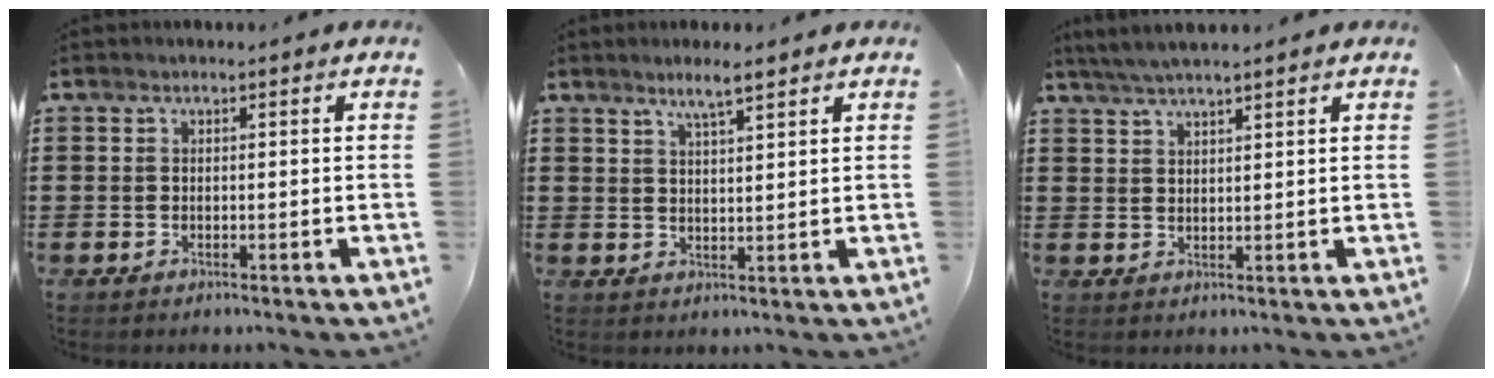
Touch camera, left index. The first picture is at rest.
{"total": 3.6, "force": [2.9, 0.3, 2.2], "torque": [-0.049, 0.002, 0.050]}
{"total": 3.2, "force": [2.8, 0.0, 1.6], "torque": [-0.035, 0.000, 0.052]}